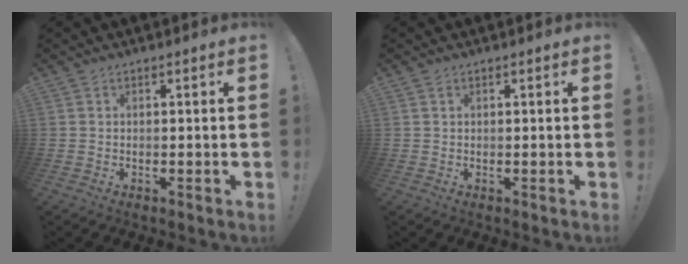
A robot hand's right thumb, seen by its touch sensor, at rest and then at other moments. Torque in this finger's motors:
{"motor_torque": [0.13, -0.01, 0.11, -0.04, 0.02]}